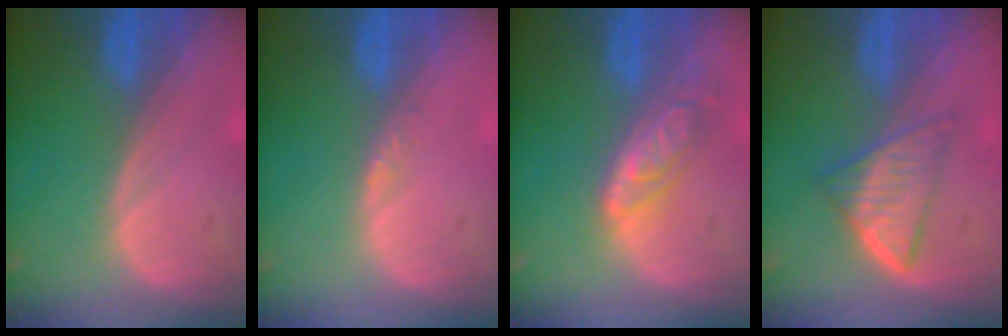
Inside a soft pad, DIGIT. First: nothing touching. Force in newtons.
{"total": 0.8, "press": 0.8, "slide": 0.1}
{"total": 6.3, "press": 5.5, "slide": 3.0}
{"total": 5.8, "press": 5.2, "slide": 2.5}